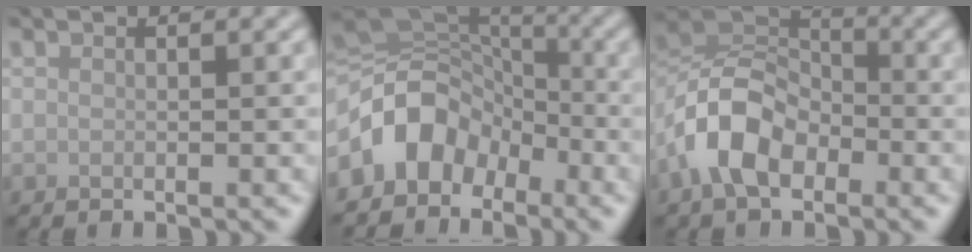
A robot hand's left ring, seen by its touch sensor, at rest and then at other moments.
{"total": 7.2, "force": [-3.5, 5.3, 3.4], "torque": [-0.051, 0.009, -0.077]}
{"total": 6.6, "force": [-3.1, 4.1, 4.1], "torque": [-0.079, 0.009, -0.073]}